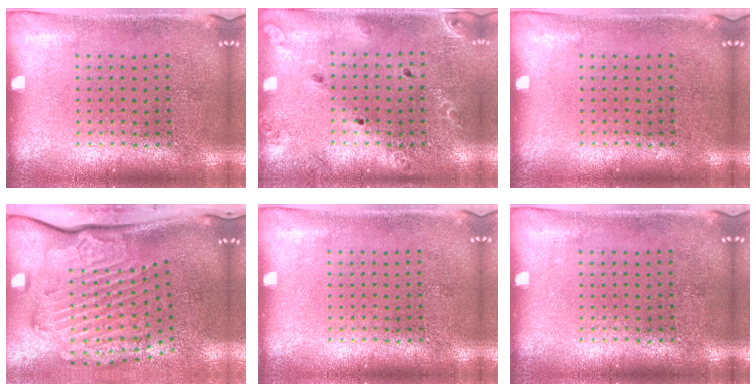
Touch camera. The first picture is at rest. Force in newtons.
{"total": 1.4, "press": 1.4, "slide": 0.1}
{"total": 0.0}
{"total": 3.6, "press": 2.4, "slide": 2.6}
{"total": 0.0}
{"total": 0.0}